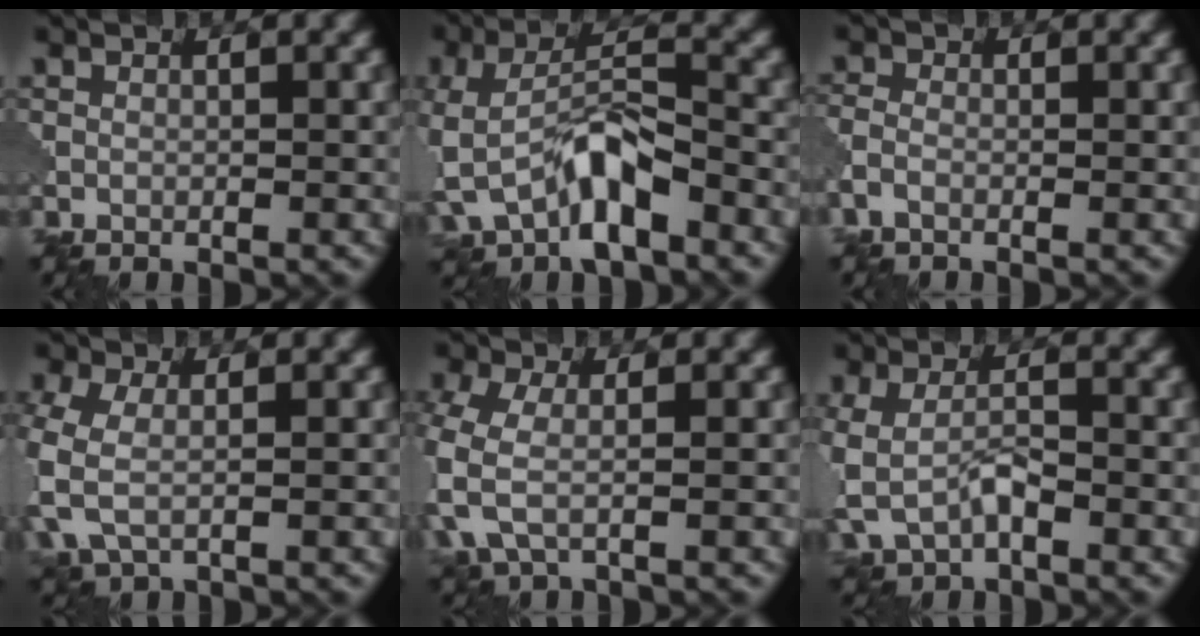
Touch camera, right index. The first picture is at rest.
{"total": 7.4, "force": [-3.3, 3.7, 5.5], "torque": [-0.108, 0.000, -0.067]}
{"total": 1.6, "force": [-1.0, 0.8, 1.0], "torque": [-0.026, -0.005, -0.024]}
{"total": 4.8, "force": [-1.0, 2.9, 3.8], "torque": [-0.110, -0.003, -0.027]}
{"total": 4.8, "force": [-1.4, 2.3, 3.9], "torque": [-0.111, -0.003, -0.037]}
{"total": 4.4, "force": [-1.3, 2.5, 3.3], "torque": [-0.088, -0.008, -0.026]}